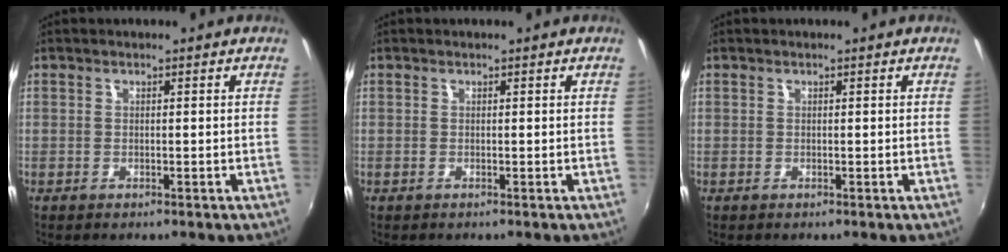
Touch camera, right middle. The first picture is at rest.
{"total": 0.0}
{"total": 0.0}